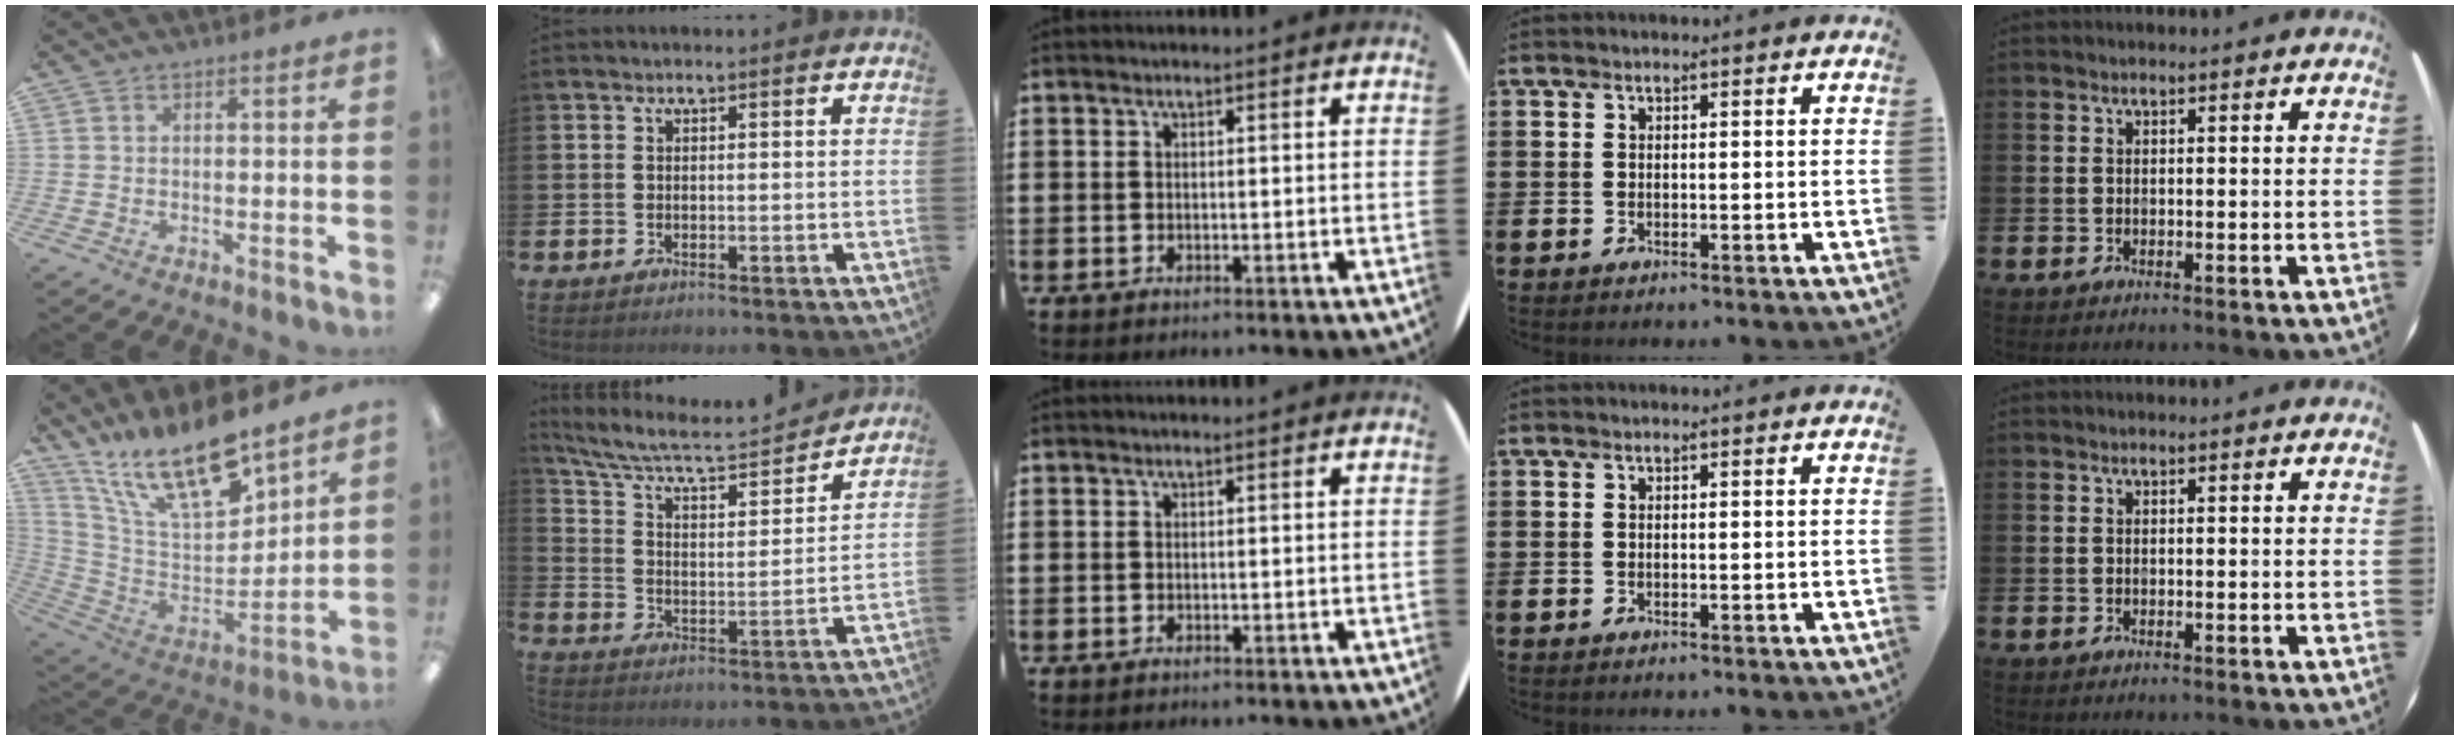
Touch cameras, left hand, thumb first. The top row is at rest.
{"thumb": {"total": 20.4, "force": [15.4, 6.9, 11.5], "torque": [-0.229, -0.102, 0.271]}, "index": {"total": 7.7, "force": [6.6, 2.0, 3.4], "torque": [-0.102, -0.045, 0.108]}}